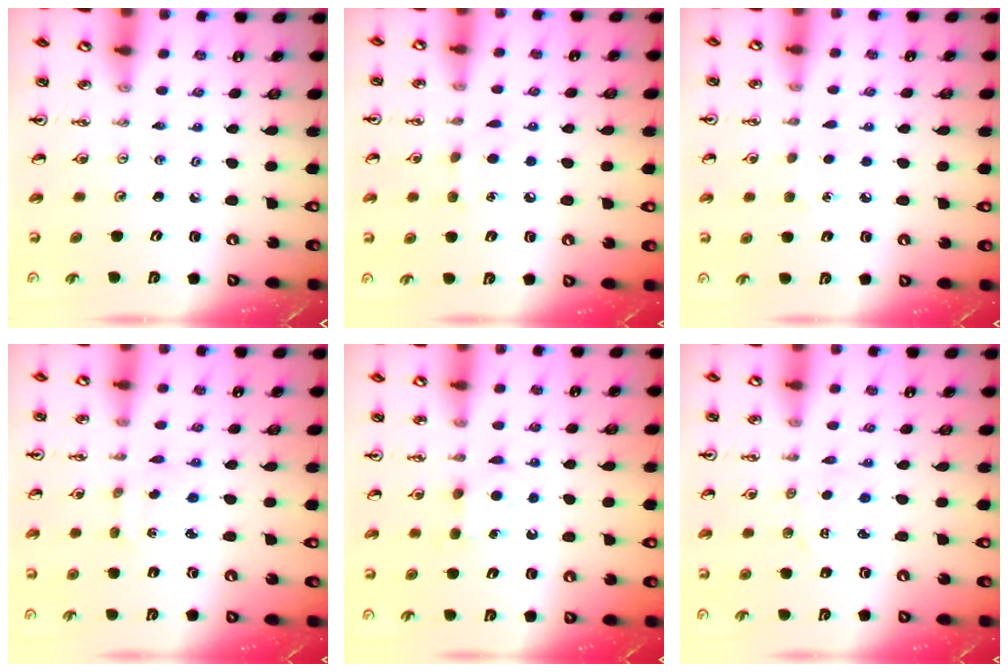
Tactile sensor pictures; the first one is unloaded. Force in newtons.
{"total": 9.1, "press": 9.1, "slide": 1.0}
{"total": 4.2, "press": 4.2, "slide": 0.5}
{"total": 2.1, "press": 2.1, "slide": 0.6}
{"total": 4.9, "press": 4.8, "slide": 0.7}
{"total": 1.3, "press": 1.3, "slide": 0.2}